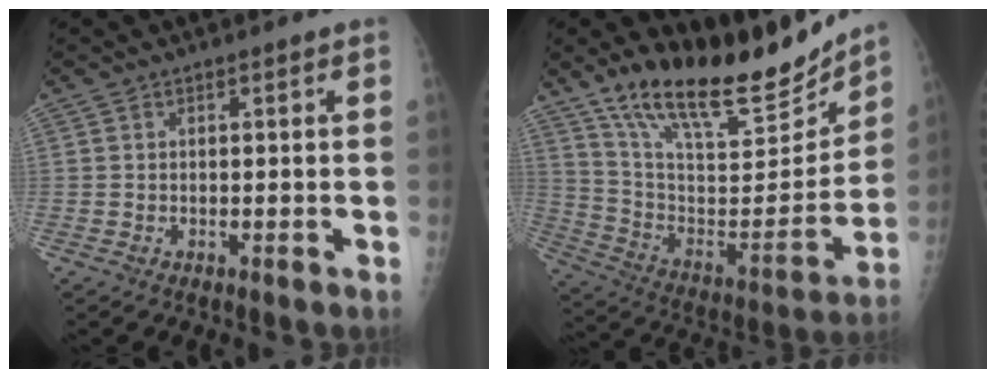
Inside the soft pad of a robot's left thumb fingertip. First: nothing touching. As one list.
[{"total": 24.6, "force": [19.2, 8.2, 12.9], "torque": [-0.173, -0.088, 0.326]}]